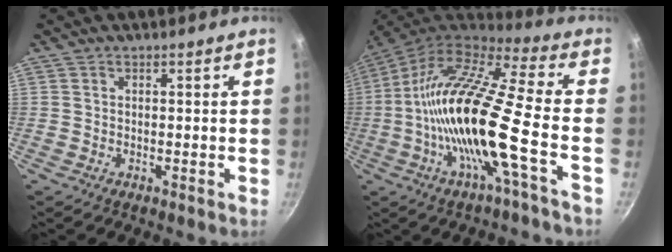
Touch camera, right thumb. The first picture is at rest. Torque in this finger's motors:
{"motor_torque": [0.21, 1.52, 2.29, -0.47, 0.42]}